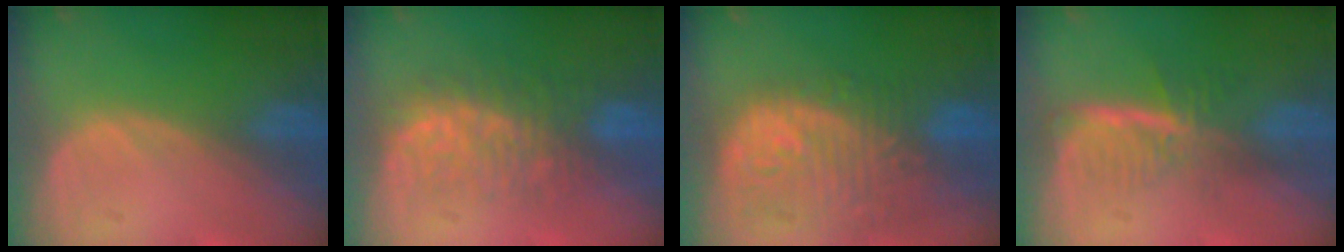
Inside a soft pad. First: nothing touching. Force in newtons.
{"total": 7.6, "press": 7.5, "slide": 1.2}
{"total": 12.0, "press": 10.7, "slide": 5.5}
{"total": 6.0, "press": 5.2, "slide": 3.0}